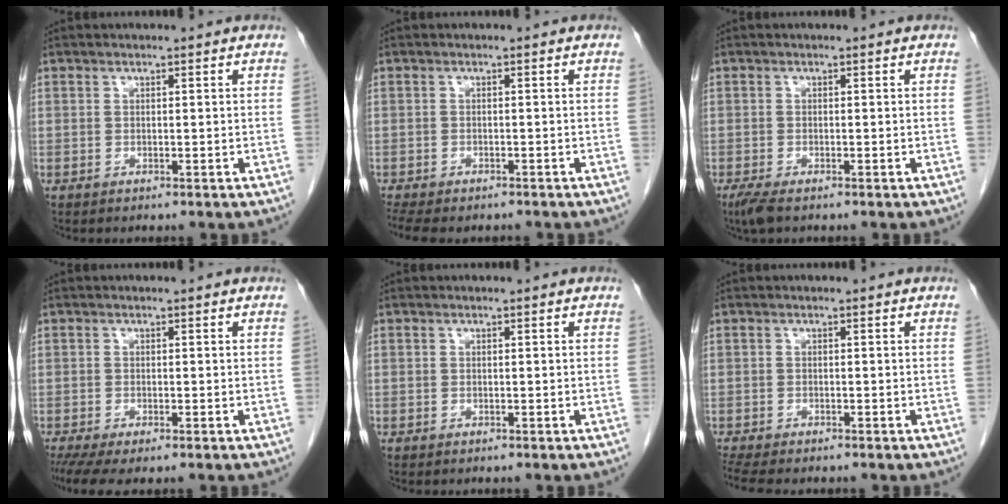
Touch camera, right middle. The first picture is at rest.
{"total": 8.2, "force": [-6.8, 2.9, 3.6], "torque": [-0.069, -0.004, -0.096]}
{"total": 2.6, "force": [-1.8, 0.7, 1.7], "torque": [-0.039, -0.008, -0.032]}
{"total": 4.9, "force": [-3.5, 1.1, 3.3], "torque": [-0.055, -0.015, -0.060]}
{"total": 0.0}
{"total": 5.0, "force": [-4.3, 0.9, 2.4], "torque": [-0.043, -0.011, -0.070]}